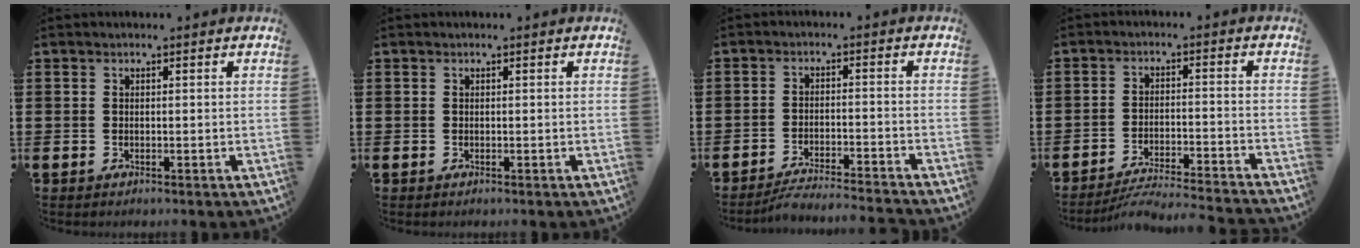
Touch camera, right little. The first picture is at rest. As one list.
[{"total": 0.0}, {"total": 3.2, "force": [-3.2, -0.4, 0.6], "torque": [-0.010, -0.001, -0.064]}, {"total": 4.1, "force": [-3.9, -0.2, 1.1], "torque": [-0.019, -0.003, -0.079]}]